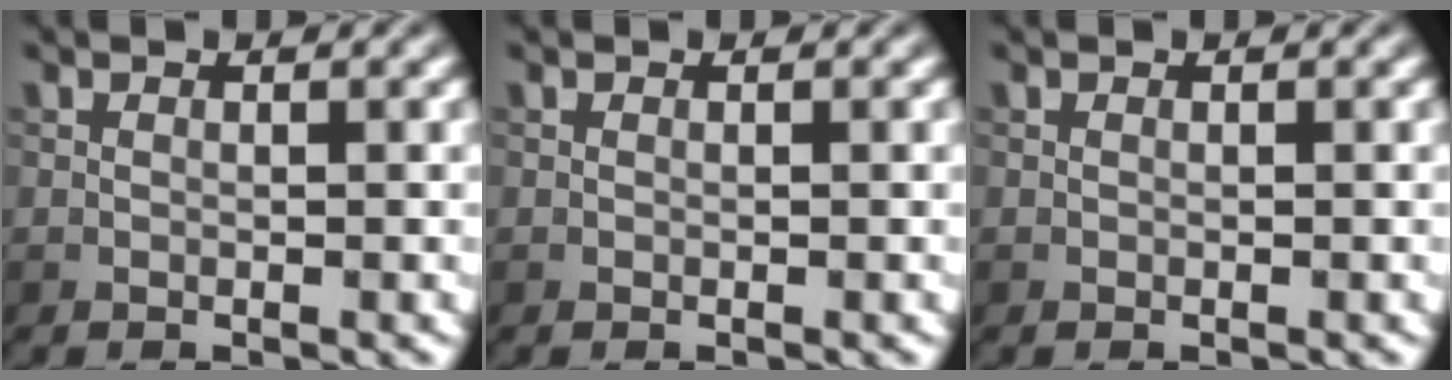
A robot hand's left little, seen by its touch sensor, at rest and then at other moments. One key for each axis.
{"total": 0.0}
{"total": 0.0}